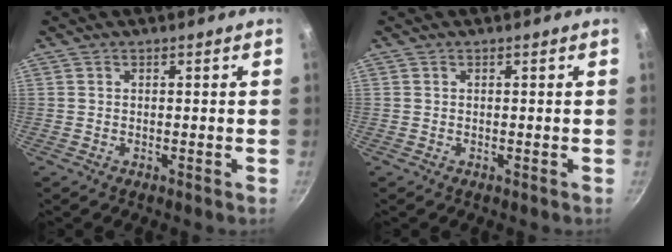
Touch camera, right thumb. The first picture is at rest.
{"total": 0.0}